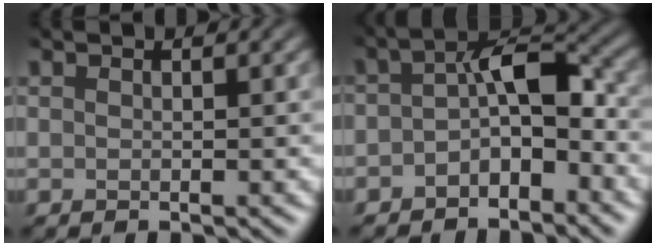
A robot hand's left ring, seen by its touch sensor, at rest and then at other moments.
{"total": 4.3, "force": [-2.7, 1.8, 2.8], "torque": [-0.049, 0.006, -0.046]}